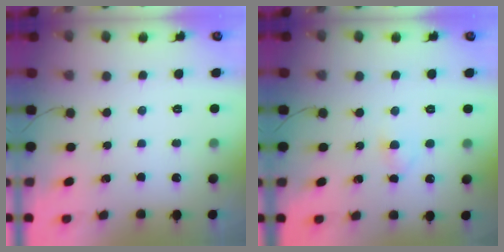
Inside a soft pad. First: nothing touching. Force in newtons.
{"total": 2.5, "press": 2.3, "slide": 1.0}